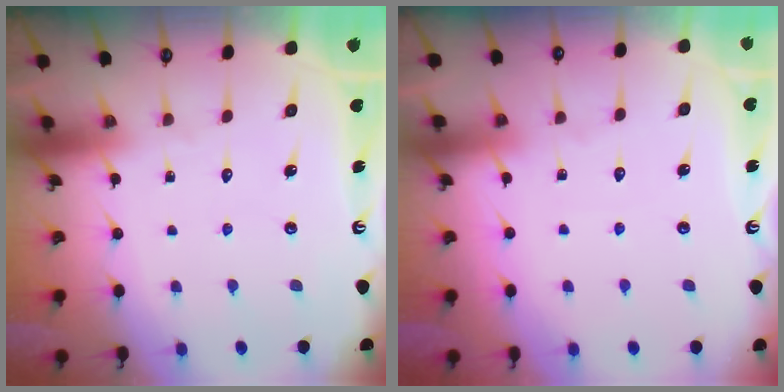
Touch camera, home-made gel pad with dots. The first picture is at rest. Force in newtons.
{"total": 2.7, "press": 2.6, "slide": 0.4}